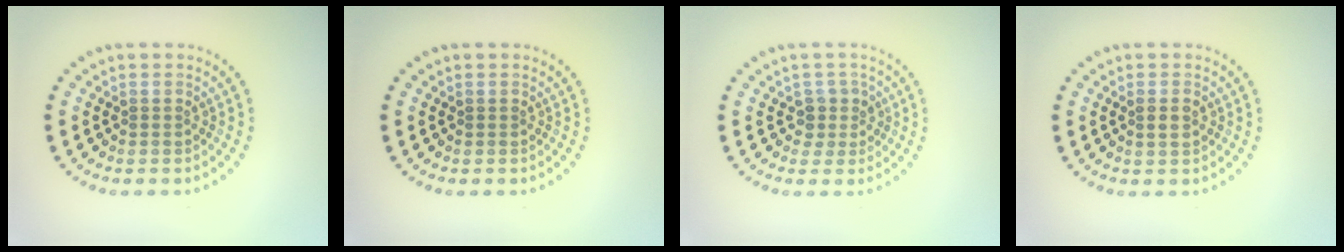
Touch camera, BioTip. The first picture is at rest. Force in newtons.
{"total": 0.0}
{"total": 1.9, "press": 1.5, "slide": 1.2}
{"total": 1.2, "press": 1.2, "slide": 0.4}